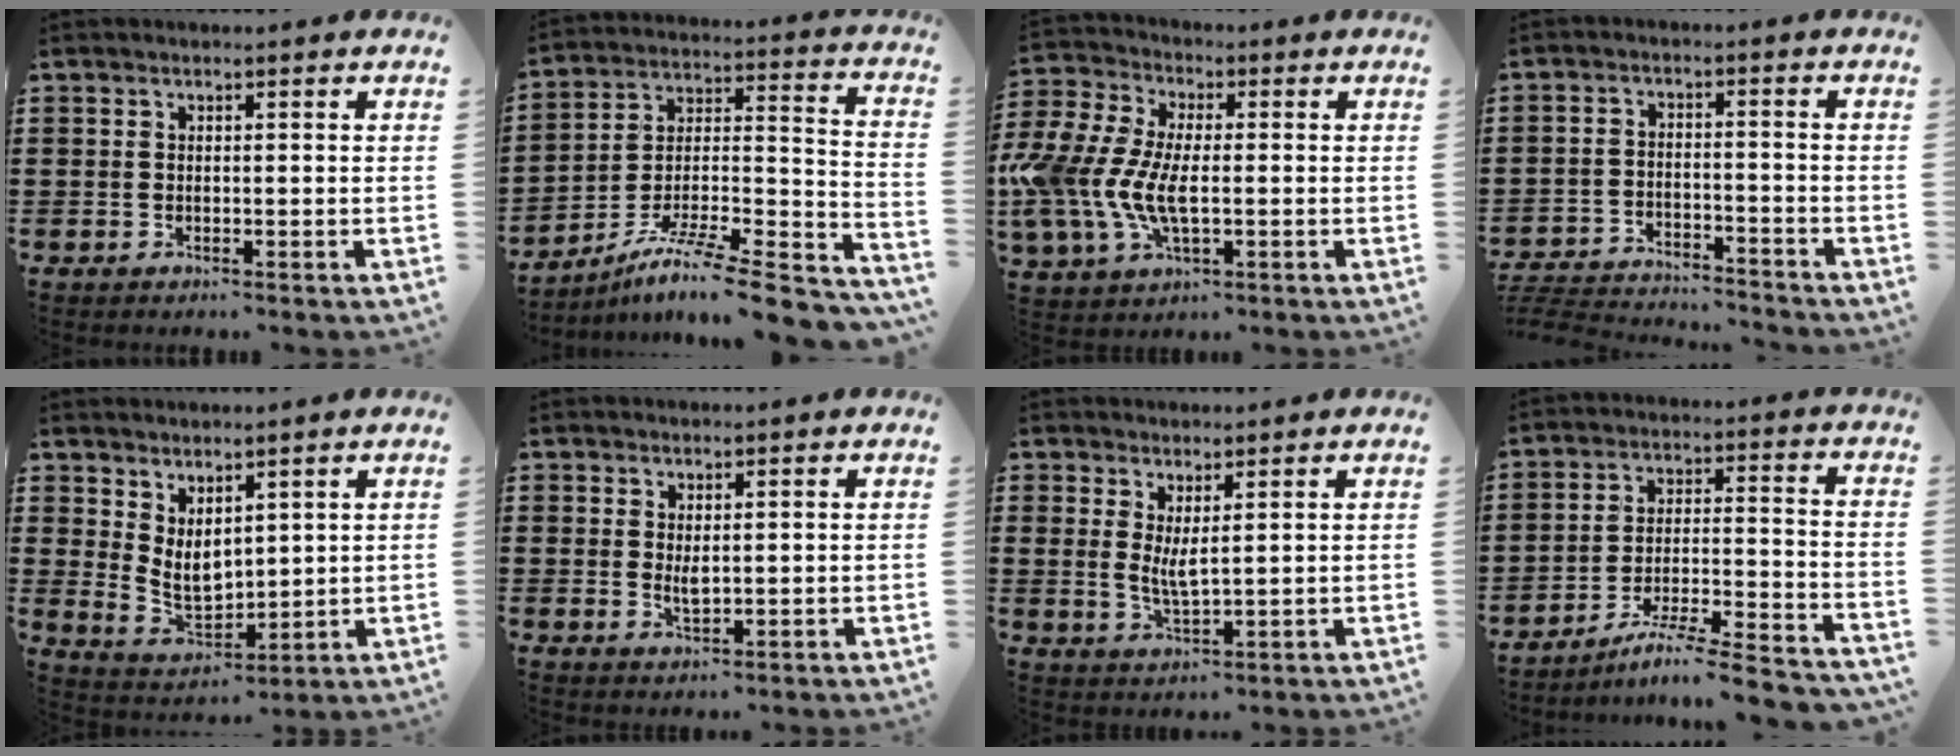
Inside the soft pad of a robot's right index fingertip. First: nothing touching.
{"total": 9.6, "force": [-7.3, 0.8, 6.2], "torque": [-0.102, 0.000, -0.142]}
{"total": 10.0, "force": [-1.6, 5.6, 8.1], "torque": [-0.214, -0.012, -0.038]}
{"total": 4.1, "force": [-4.1, 0.2, 0.5], "torque": [-0.028, -0.005, -0.091]}
{"total": 4.7, "force": [2.3, 3.1, 2.7], "torque": [-0.063, -0.009, 0.041]}
{"total": 2.1, "force": [0.7, 0.9, 1.8], "torque": [-0.036, 0.001, 0.012]}
{"total": 3.3, "force": [1.4, 1.0, 2.8], "torque": [-0.066, -0.003, 0.025]}
{"total": 7.7, "force": [-6.7, -0.1, 3.8], "torque": [-0.070, -0.005, -0.132]}